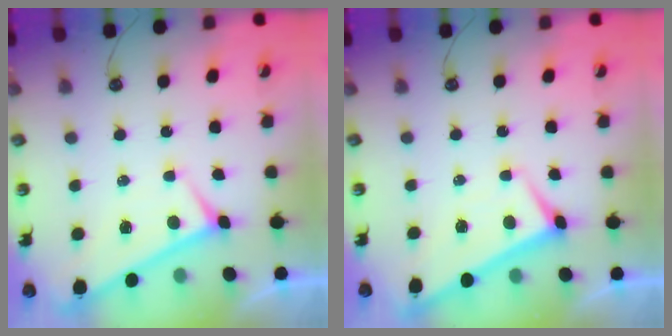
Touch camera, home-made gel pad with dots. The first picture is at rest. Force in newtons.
{"total": 1.9, "press": 1.9, "slide": 0.2}